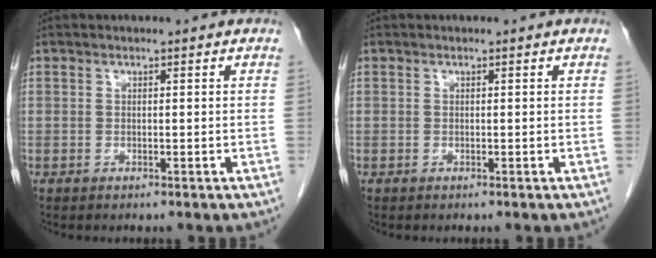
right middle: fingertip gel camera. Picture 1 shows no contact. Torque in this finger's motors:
{"motor_torque": [-0.18, 0.00, 0.00, -0.01]}